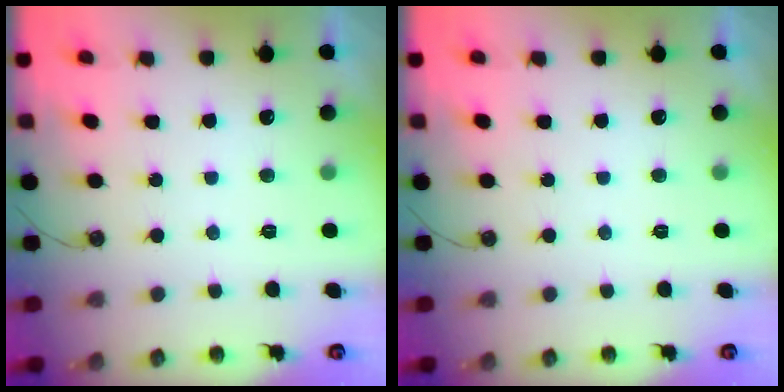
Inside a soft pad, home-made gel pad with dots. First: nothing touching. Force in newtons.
{"total": 0.0}